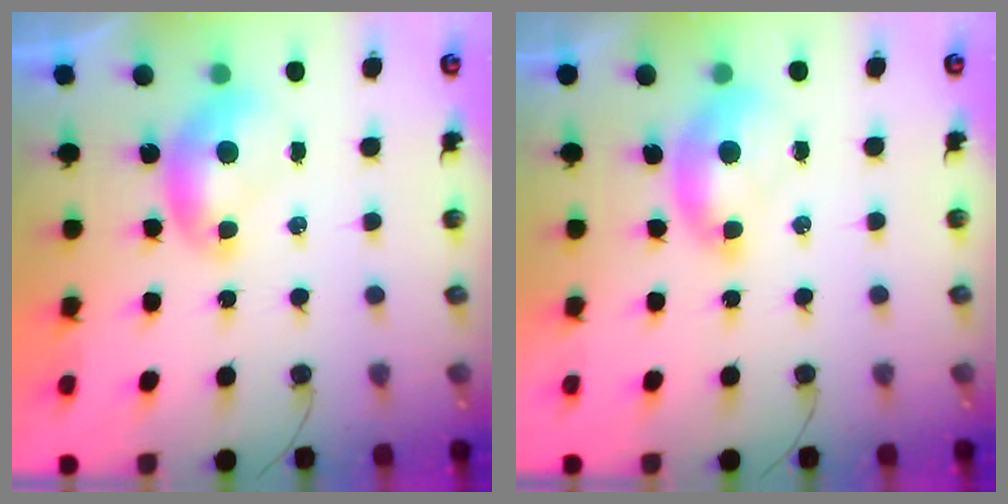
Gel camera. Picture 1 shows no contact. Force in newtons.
{"total": 1.7, "press": 1.5, "slide": 0.7}